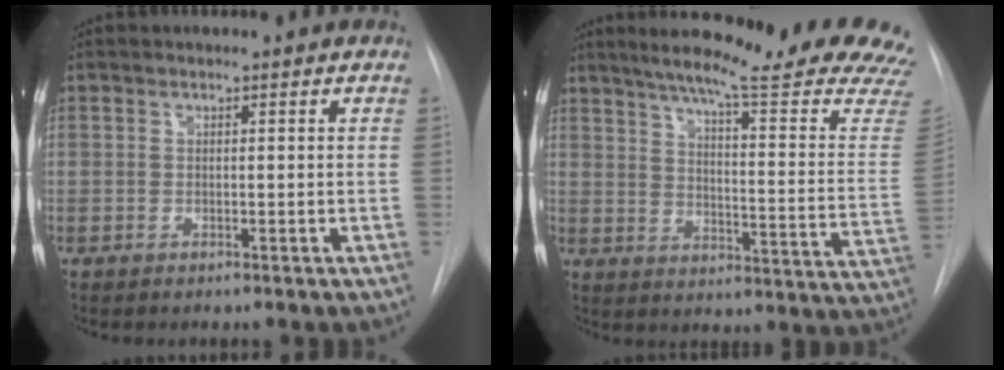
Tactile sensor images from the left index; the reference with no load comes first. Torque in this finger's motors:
{"motor_torque": [0.95, -1.19, 0.24, 0.02]}